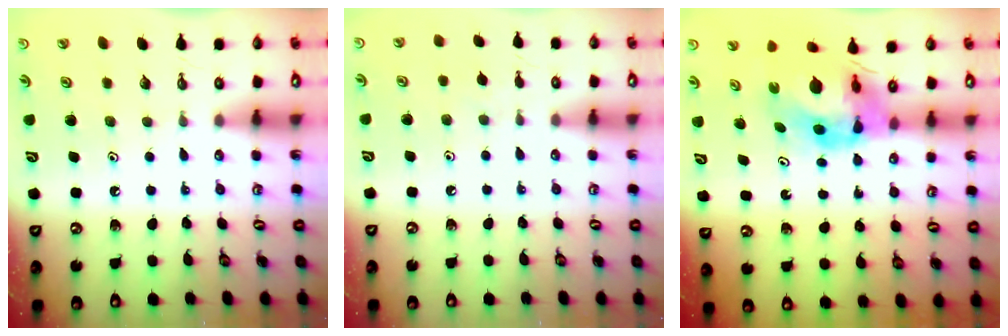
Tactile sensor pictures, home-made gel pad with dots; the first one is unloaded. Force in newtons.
{"total": 3.2, "press": 3.2, "slide": 0.5}
{"total": 9.1, "press": 9.1, "slide": 0.9}